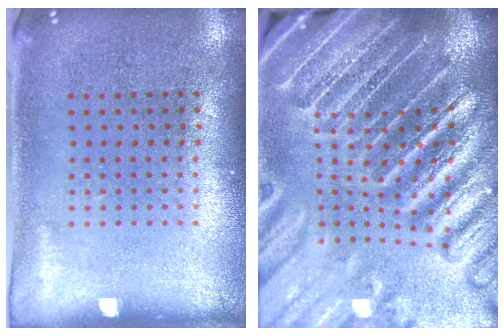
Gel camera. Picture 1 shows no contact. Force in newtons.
{"total": 4.7, "press": 4.2, "slide": 2.0}